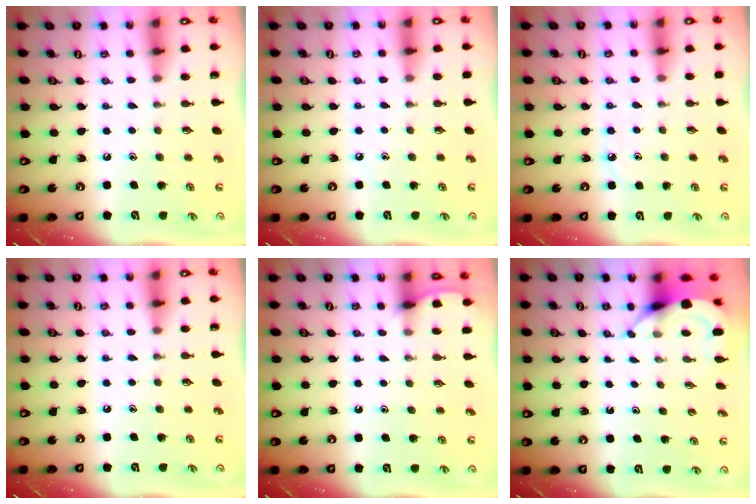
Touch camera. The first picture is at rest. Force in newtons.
{"total": 1.5, "press": 1.5, "slide": 0.2}
{"total": 4.3, "press": 4.3, "slide": 0.3}
{"total": 0.0}
{"total": 2.1, "press": 2.1, "slide": 0.3}
{"total": 4.2, "press": 4.2, "slide": 0.2}